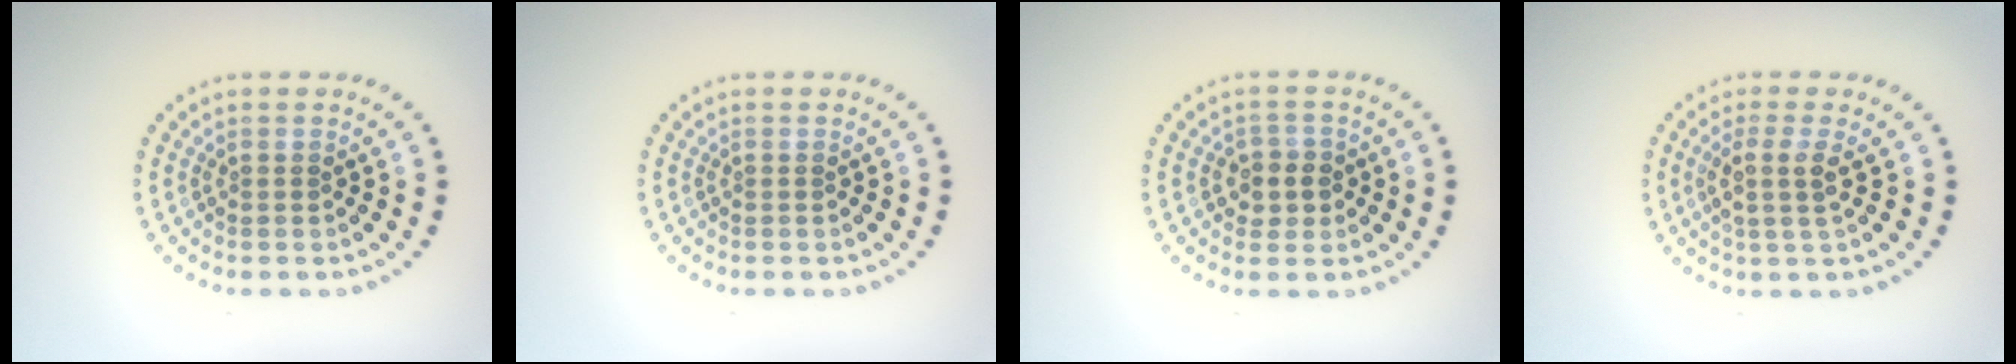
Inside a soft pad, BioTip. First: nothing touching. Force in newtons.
{"total": 0.0}
{"total": 2.3, "press": 2.1, "slide": 1.0}
{"total": 2.5, "press": 2.0, "slide": 1.5}